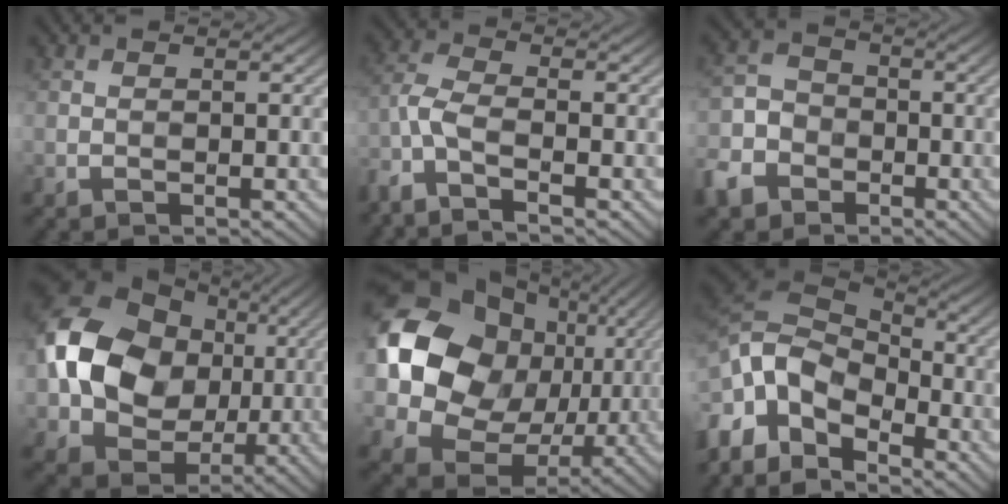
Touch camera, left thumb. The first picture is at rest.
{"total": 5.1, "force": [-3.6, 1.3, 3.4], "torque": [-0.085, -0.008, -0.090]}
{"total": 6.8, "force": [-3.9, 5.0, 2.5], "torque": [-0.076, -0.008, -0.094]}
{"total": 16.0, "force": [1.8, 12.9, 9.3], "torque": [-0.206, 0.004, 0.025]}
{"total": 17.3, "force": [2.9, 14.4, 9.1], "torque": [-0.217, 0.001, 0.054]}
{"total": 13.8, "force": [-5.0, 8.9, 9.3], "torque": [-0.239, -0.007, -0.102]}